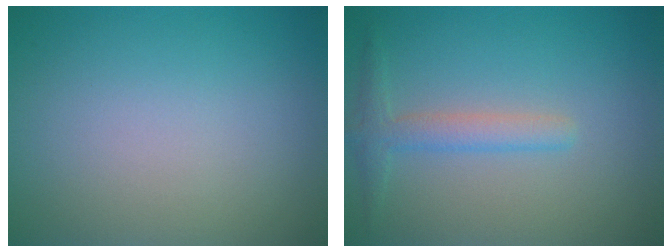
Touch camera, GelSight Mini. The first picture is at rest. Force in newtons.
{"total": 2.2, "press": 2.2, "slide": 0.1}